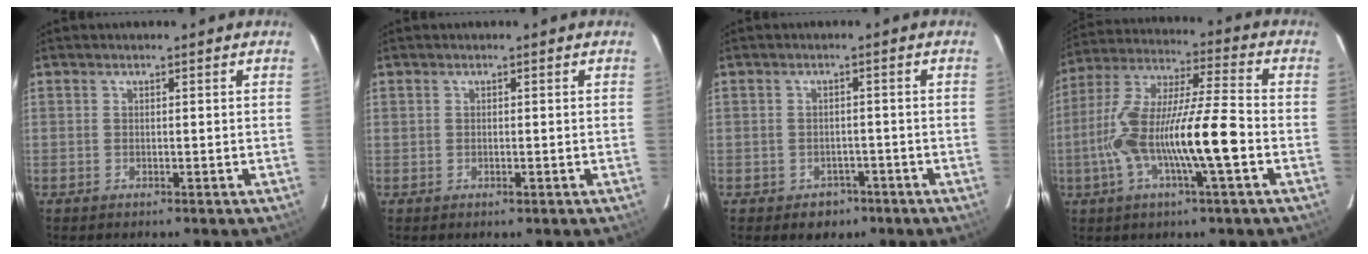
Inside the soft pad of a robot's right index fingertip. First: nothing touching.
{"total": 0.8, "force": [-0.2, 0.3, 0.7], "torque": [-0.015, -0.002, -0.001]}
{"total": 3.3, "force": [-1.8, 2.5, 0.9], "torque": [-0.009, 0.010, -0.018]}
{"total": 16.0, "force": [-4.0, 1.4, 15.4], "torque": [-0.303, 0.007, -0.074]}